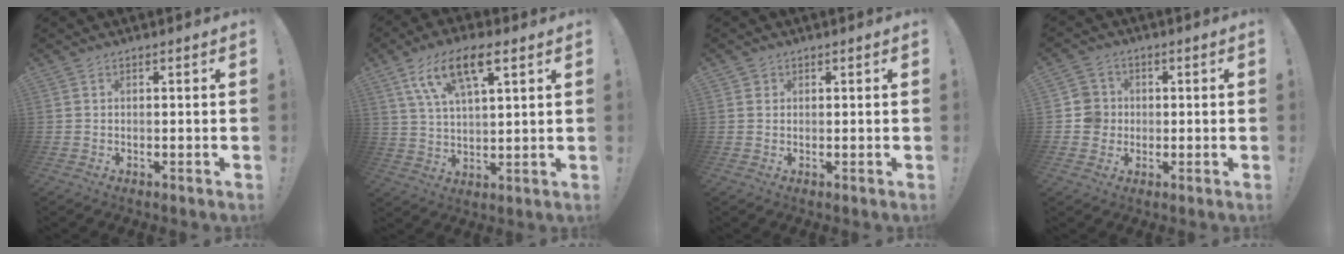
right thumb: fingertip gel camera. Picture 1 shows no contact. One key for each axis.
{"total": 12.4, "fx": 6.4, "fy": 5.0, "fz": 9.4, "tx": -0.171, "ty": -0.007, "tz": 0.115}
{"total": 1.1, "fx": 0.5, "fy": 0.9, "fz": 0.1, "tx": 0.006, "ty": -0.002, "tz": 0.008}
{"total": 6.2, "fx": -0.5, "fy": 6.1, "fz": 1.3, "tx": -0.023, "ty": 0.008, "tz": -0.008}